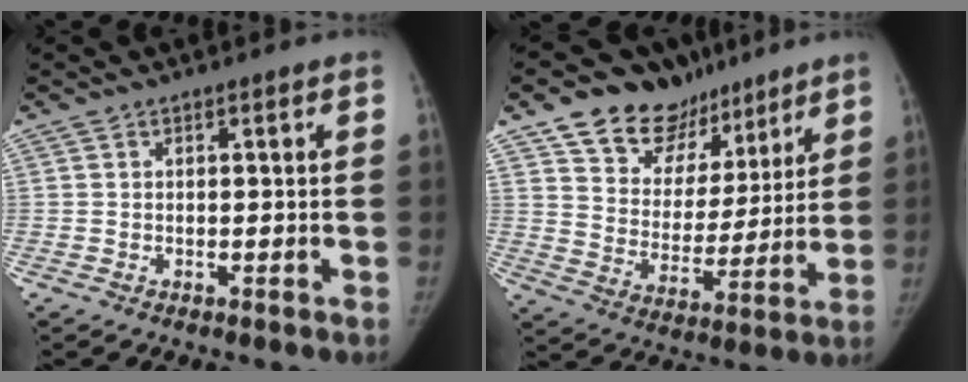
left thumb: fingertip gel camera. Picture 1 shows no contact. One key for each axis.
{"total": 17.2, "fx": 12.1, "fy": 10.8, "fz": 5.9, "tx": -0.037, "ty": -0.062, "tz": 0.200}